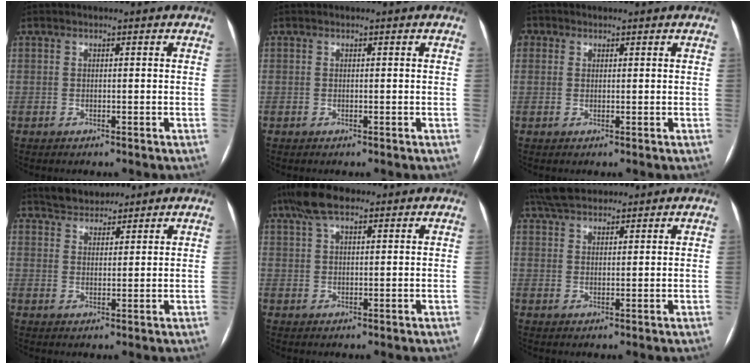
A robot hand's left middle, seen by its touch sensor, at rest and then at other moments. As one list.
[{"total": 0.0}, {"total": 1.6, "force": [0.6, 1.5, 0.1], "torque": [0.006, 0.001, 0.008]}, {"total": 4.9, "force": [4.4, 1.8, 0.9], "torque": [-0.017, 0.018, 0.079]}, {"total": 6.9, "force": [4.7, 2.4, 4.4], "torque": [-0.095, 0.028, 0.086]}, {"total": 8.2, "force": [7.1, 2.6, 3.2], "torque": [-0.058, 0.032, 0.129]}]